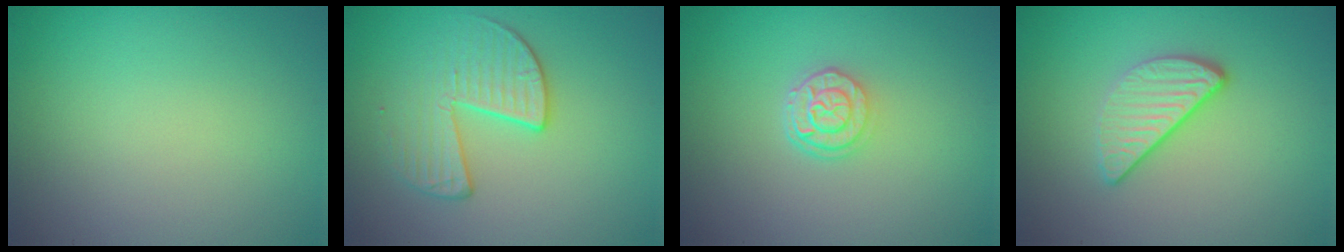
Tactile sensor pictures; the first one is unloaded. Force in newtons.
{"total": 3.5, "press": 3.1, "slide": 1.8}
{"total": 2.6, "press": 2.1, "slide": 1.5}
{"total": 2.9, "press": 2.4, "slide": 1.6}